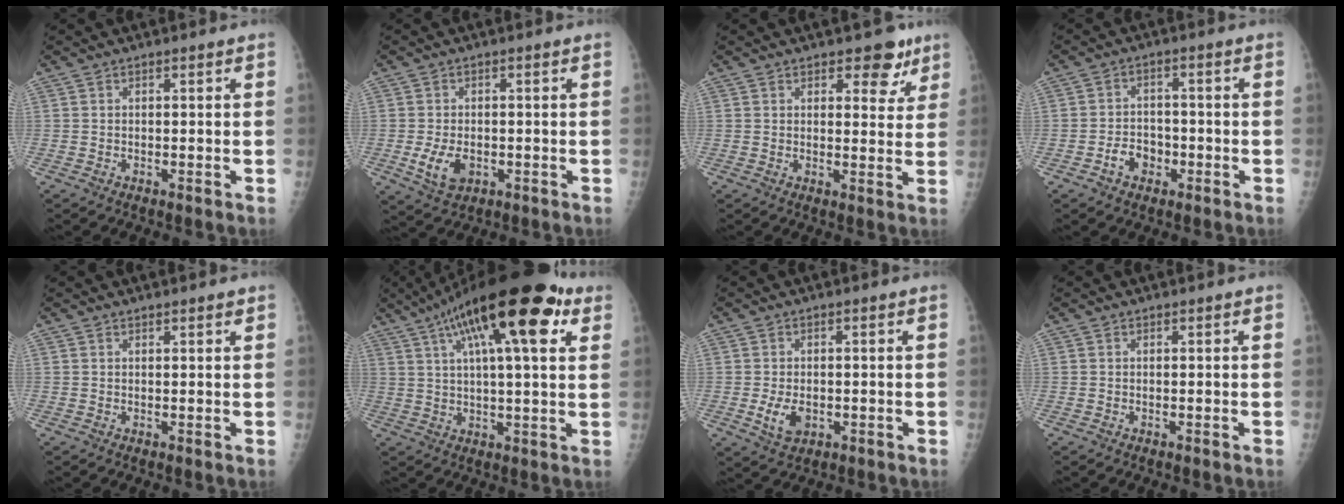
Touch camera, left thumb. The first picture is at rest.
{"total": 5.8, "force": [-1.5, 3.7, 4.2], "torque": [-0.075, -0.003, -0.020]}
{"total": 6.3, "force": [4.0, 3.4, 3.5], "torque": [-0.008, -0.018, 0.048]}
{"total": 4.8, "force": [-2.2, 3.7, 2.2], "torque": [-0.016, 0.024, -0.039]}
{"total": 1.1, "force": [0.8, 0.2, 0.7], "torque": [-0.008, -0.003, 0.011]}
{"total": 23.1, "force": [10.8, 6.8, 19.2], "torque": [-0.303, 0.012, 0.166]}
{"total": 4.7, "force": [-1.0, 3.0, 3.5], "torque": [-0.061, -0.005, -0.013]}
{"total": 0.0}